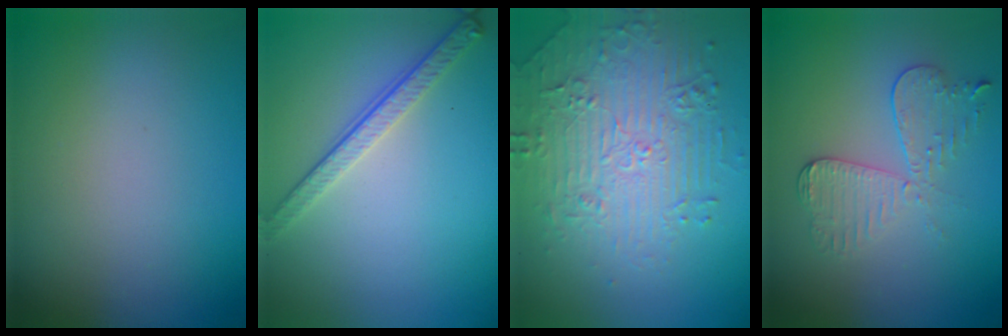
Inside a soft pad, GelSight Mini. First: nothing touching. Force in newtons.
{"total": 2.9, "press": 2.5, "slide": 1.5}
{"total": 4.6, "press": 4.0, "slide": 2.3}
{"total": 3.7, "press": 3.1, "slide": 1.9}